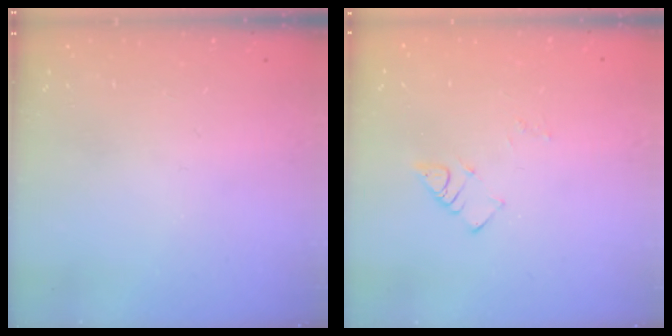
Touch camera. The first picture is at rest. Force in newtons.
{"total": 4.1, "press": 4.0, "slide": 0.7}